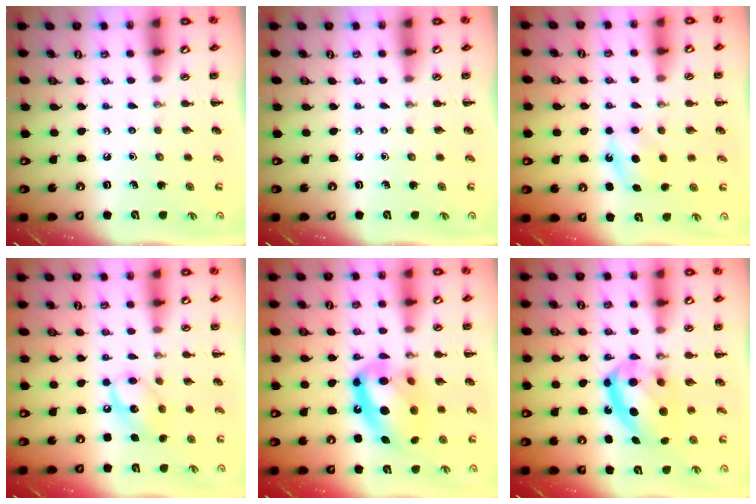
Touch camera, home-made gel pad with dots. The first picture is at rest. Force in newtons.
{"total": 0.0}
{"total": 5.2, "press": 5.0, "slide": 1.4}
{"total": 11.4, "press": 11.3, "slide": 1.5}
{"total": 17.5, "press": 17.0, "slide": 4.1}
{"total": 12.4, "press": 12.1, "slide": 2.8}